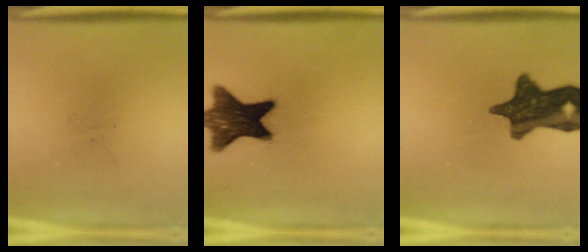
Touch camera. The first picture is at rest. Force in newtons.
{"total": 14.8}
{"total": 13.4}